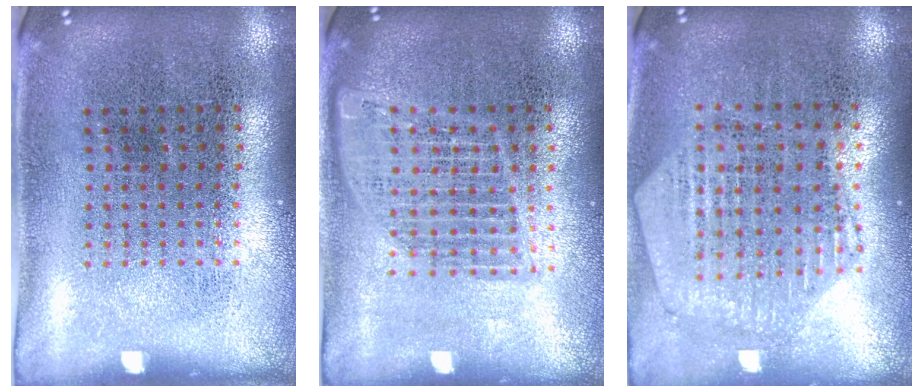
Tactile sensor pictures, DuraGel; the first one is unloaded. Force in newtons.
{"total": 1.5, "press": 1.4, "slide": 0.7}
{"total": 1.1, "press": 1.1, "slide": 0.3}